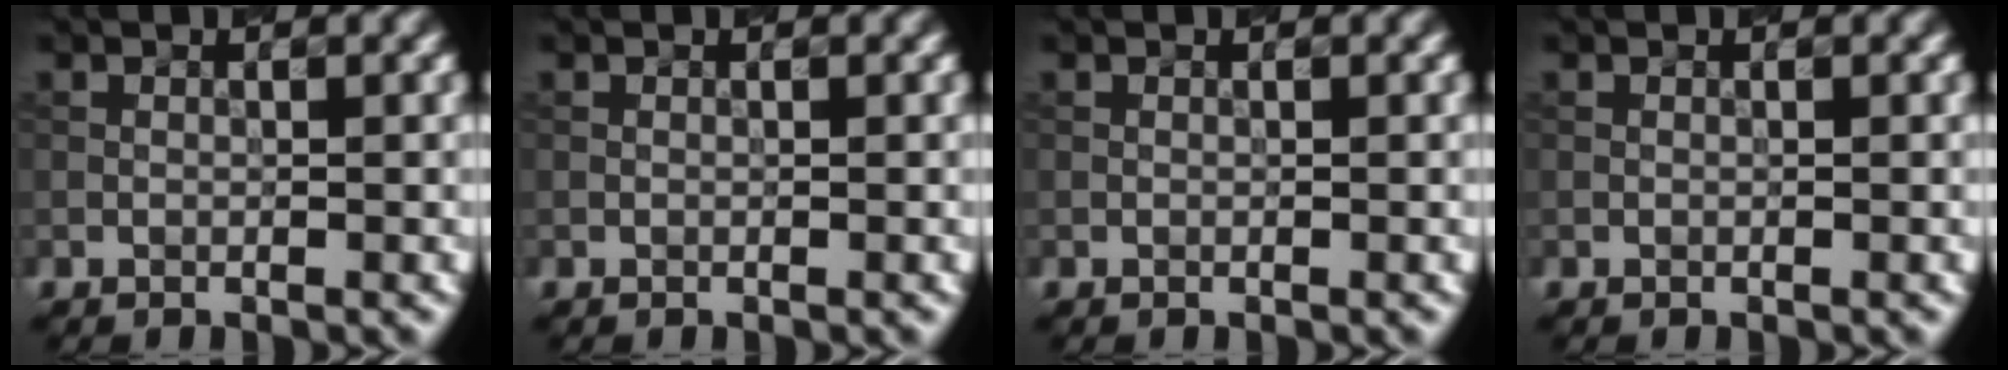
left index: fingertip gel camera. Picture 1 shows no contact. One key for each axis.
{"total": 0.0}
{"total": 0.0}
{"total": 0.0}